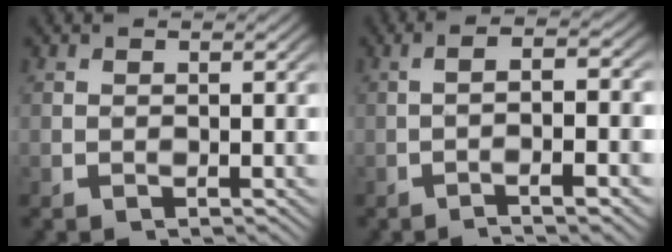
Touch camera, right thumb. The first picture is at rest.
{"total": 4.9, "force": [-1.1, 1.1, 4.7], "torque": [-0.072, 0.014, -0.024]}